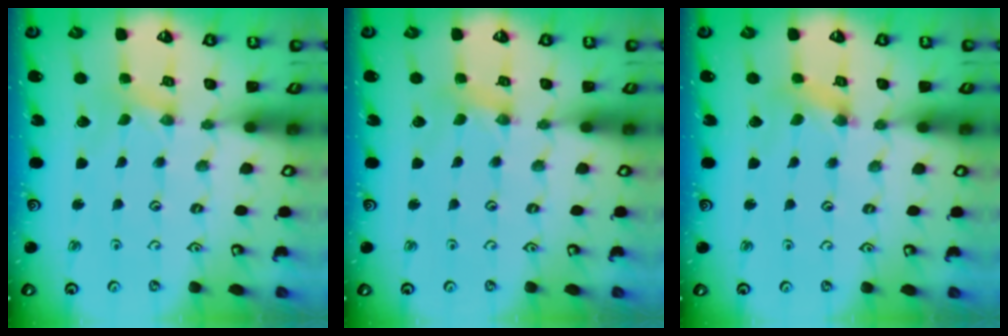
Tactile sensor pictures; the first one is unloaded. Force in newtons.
{"total": 1.3, "press": 1.3, "slide": 0.3}
{"total": 2.5, "press": 2.5, "slide": 0.4}